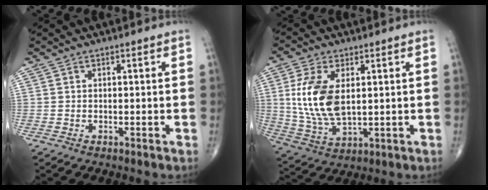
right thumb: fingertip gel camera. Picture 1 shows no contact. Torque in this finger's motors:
{"motor_torque": [0.99, 2.35, 1.44, 0.21, 0.49]}